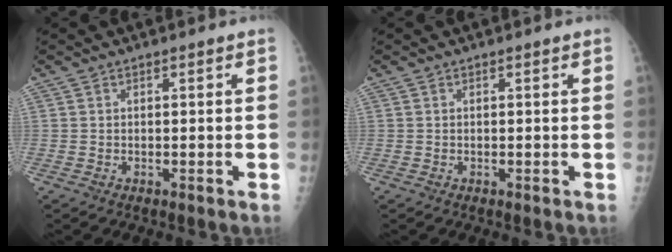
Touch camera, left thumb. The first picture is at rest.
{"total": 0.0}